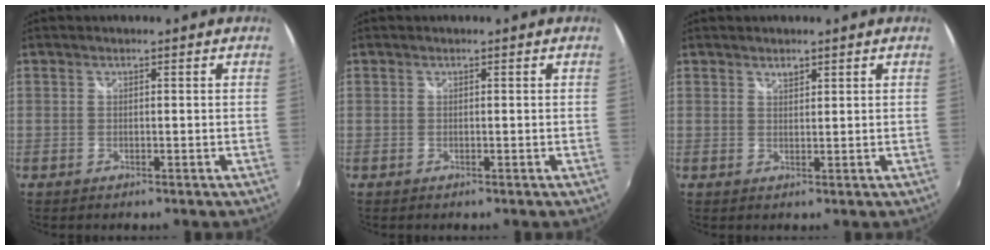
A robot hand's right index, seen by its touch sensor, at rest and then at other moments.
{"total": 0.0}
{"total": 1.3, "force": [1.1, 0.6, 0.5], "torque": [-0.005, 0.001, 0.018]}